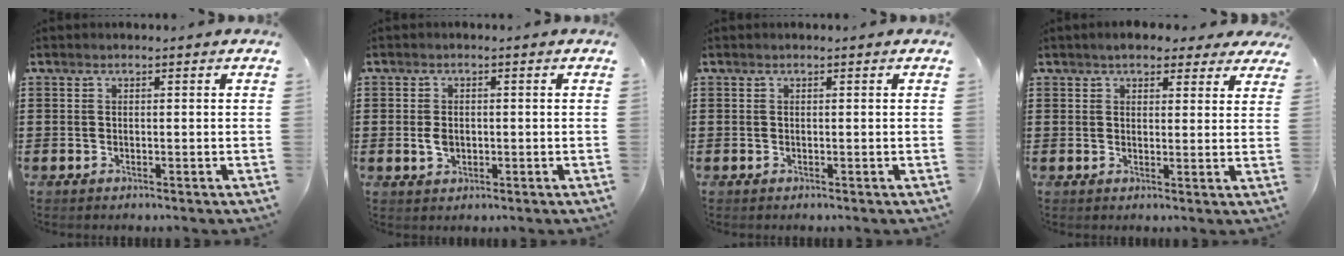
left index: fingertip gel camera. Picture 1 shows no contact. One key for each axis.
{"total": 2.4, "fx": -0.2, "fy": 1.6, "fz": 1.8, "tx": -0.043, "ty": 0.002, "tz": -0.005}
{"total": 0.0}
{"total": 4.1, "fx": 3.5, "fy": 1.5, "fz": 1.5, "tx": -0.033, "ty": 0.000, "tz": 0.063}